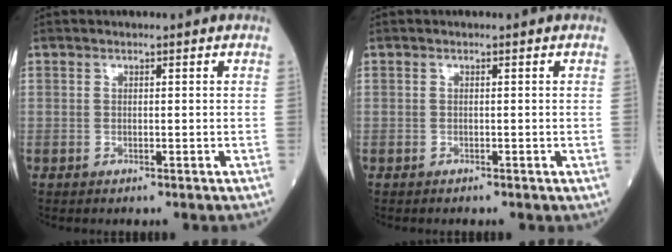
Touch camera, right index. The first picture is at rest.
{"total": 0.6, "force": [-0.5, 0.1, 0.2], "torque": [-0.012, -0.002, -0.009]}